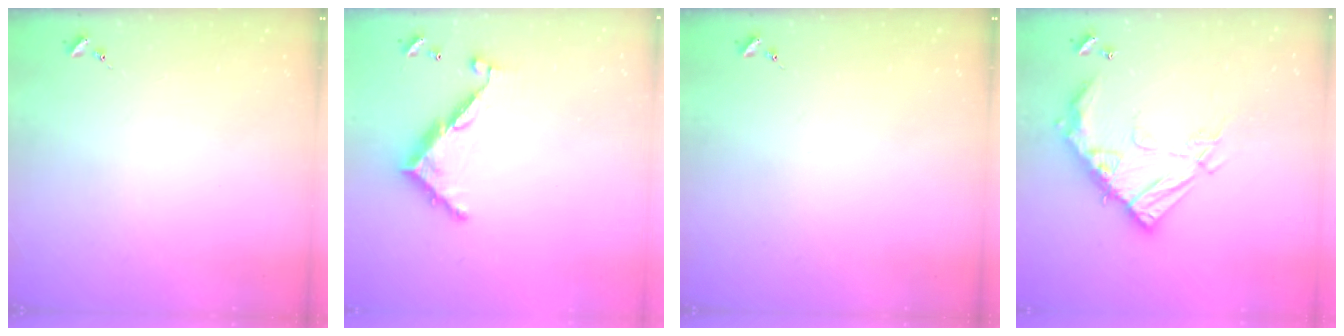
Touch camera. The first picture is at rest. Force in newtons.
{"total": 9.0, "press": 9.0, "slide": 0.7}
{"total": 0.0}
{"total": 19.4, "press": 19.2, "slide": 2.1}